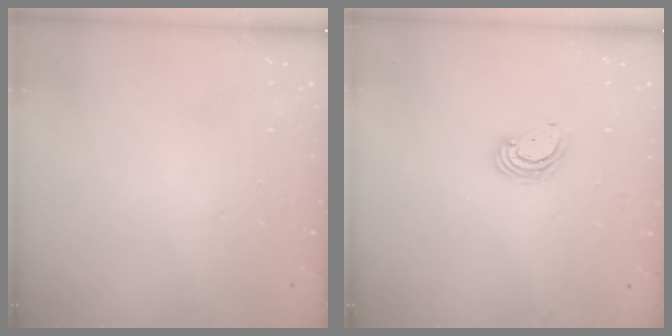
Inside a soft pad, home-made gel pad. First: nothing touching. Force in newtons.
{"total": 3.8, "press": 3.8, "slide": 0.2}